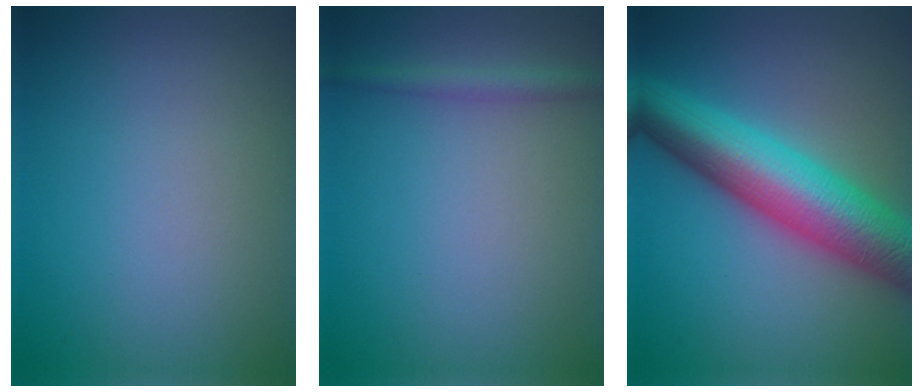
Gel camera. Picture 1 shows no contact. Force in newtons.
{"total": 1.5, "press": 1.5, "slide": 0.1}
{"total": 10.1, "press": 10.1, "slide": 0.1}